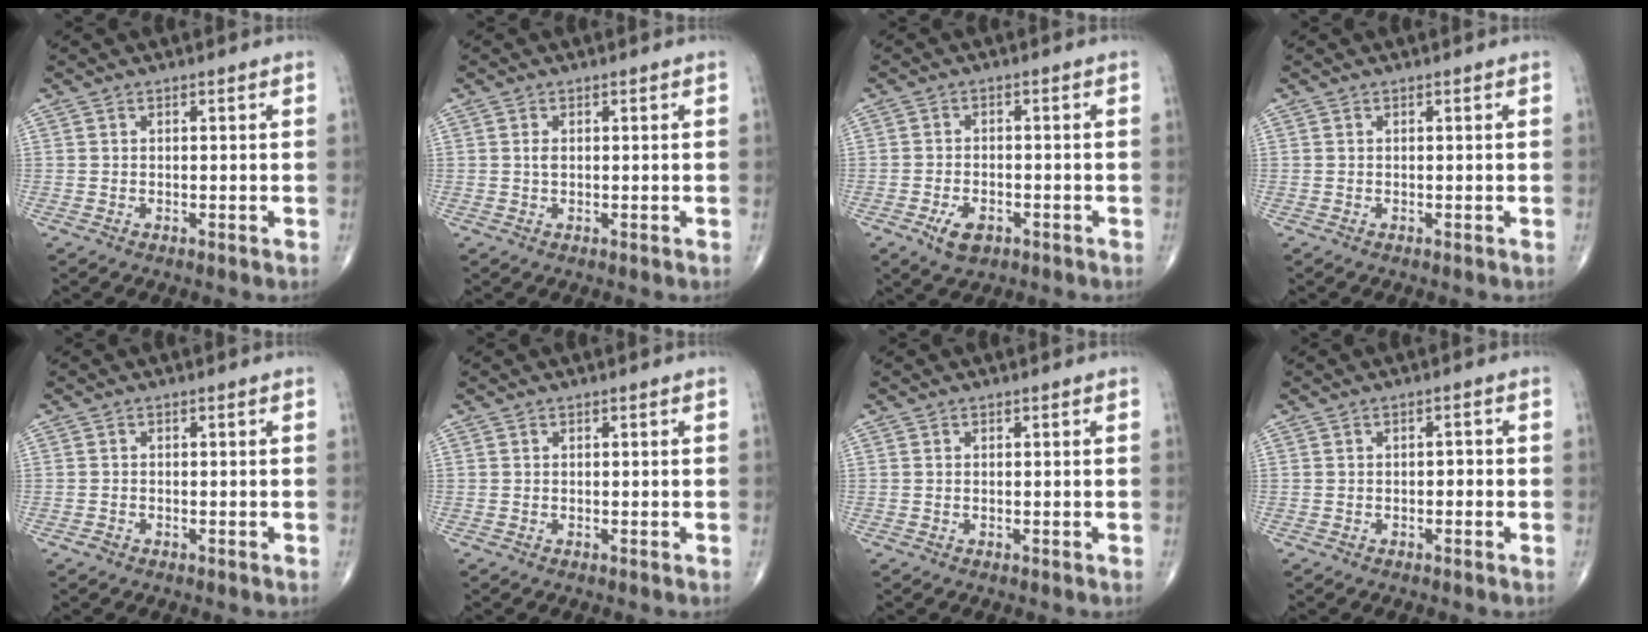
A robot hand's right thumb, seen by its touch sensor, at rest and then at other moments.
{"total": 1.1, "force": [0.2, 0.6, 0.9], "torque": [-0.019, 0.001, 0.005]}
{"total": 4.7, "force": [-2.4, 2.7, 3.0], "torque": [-0.049, 0.005, -0.038]}
{"total": 0.0}
{"total": 0.7, "force": [-0.5, 0.4, 0.2], "torque": [-0.003, 0.002, -0.012]}
{"total": 0.0}
{"total": 0.0}
{"total": 1.1, "force": [-0.4, 0.7, 0.8], "torque": [-0.001, 0.005, -0.009]}